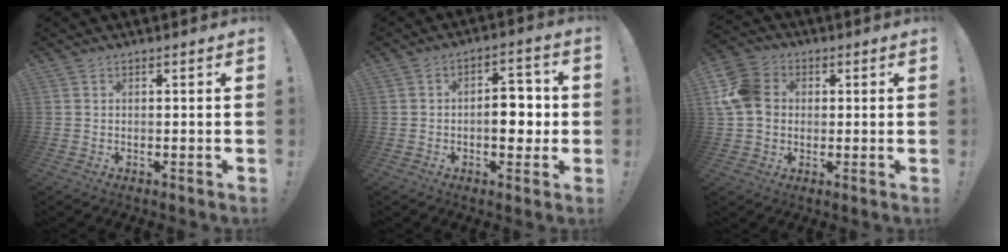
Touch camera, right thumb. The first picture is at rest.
{"total": 9.2, "force": [-1.3, 5.7, 7.0], "torque": [-0.095, 0.016, -0.024]}
{"total": 12.3, "force": [1.1, 10.1, 7.0], "torque": [-0.130, 0.010, 0.026]}